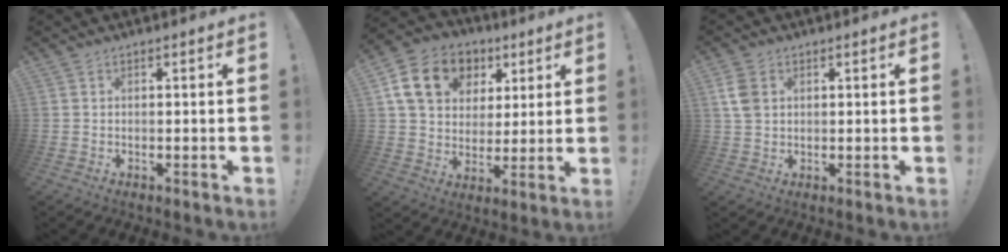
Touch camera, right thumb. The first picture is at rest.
{"total": 16.7, "force": [6.9, 12.6, 8.4], "torque": [-0.124, -0.019, 0.139]}
{"total": 6.0, "force": [1.9, 4.1, 3.9], "torque": [-0.083, 0.001, 0.038]}